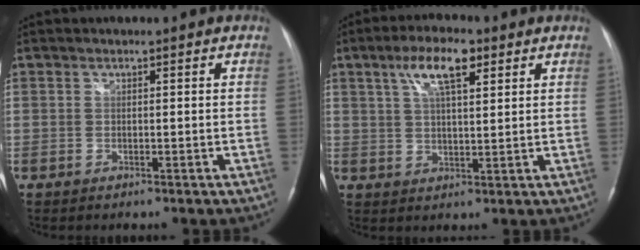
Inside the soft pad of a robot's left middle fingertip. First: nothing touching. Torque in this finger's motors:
{"motor_torque": [0.84, 0.32, 0.41, 0.11]}